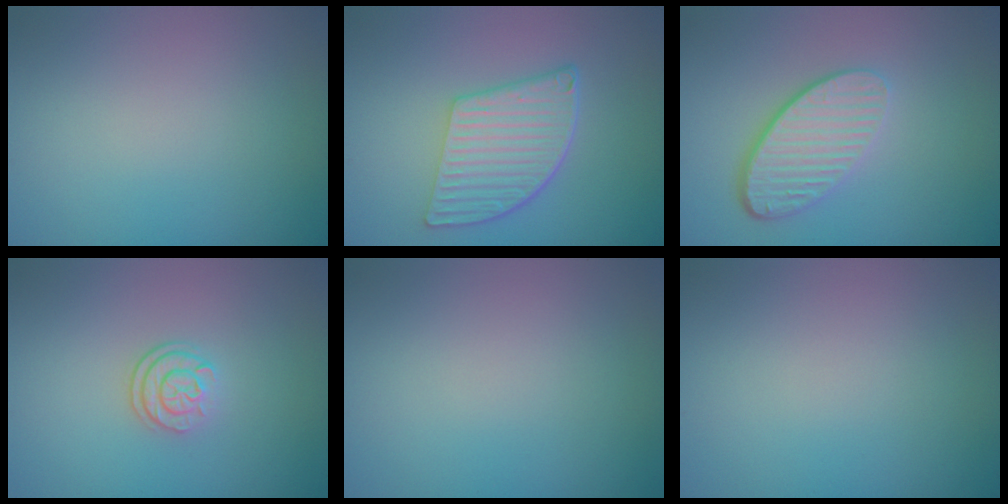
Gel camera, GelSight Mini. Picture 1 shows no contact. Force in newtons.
{"total": 5.7, "press": 4.2, "slide": 3.8}
{"total": 4.6, "press": 3.3, "slide": 3.2}
{"total": 2.4, "press": 1.7, "slide": 1.7}
{"total": 0.0}
{"total": 0.0}